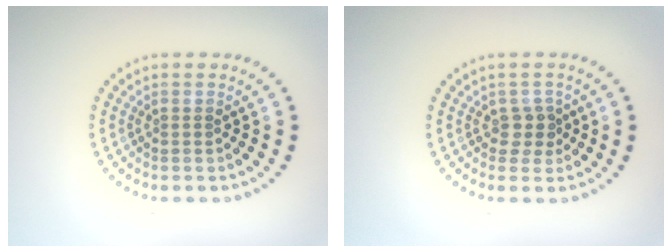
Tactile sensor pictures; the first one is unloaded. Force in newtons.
{"total": 1.6, "press": 1.3, "slide": 0.9}